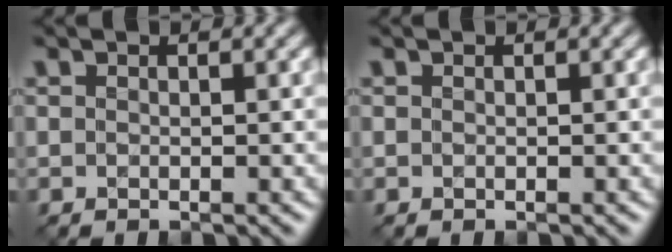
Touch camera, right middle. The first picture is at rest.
{"total": 0.0}